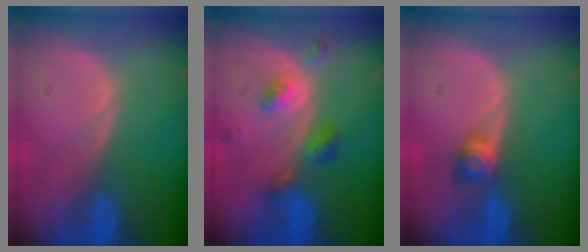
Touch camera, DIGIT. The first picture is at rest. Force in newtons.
{"total": 5.1, "press": 4.4, "slide": 2.5}
{"total": 3.0, "press": 2.6, "slide": 1.5}